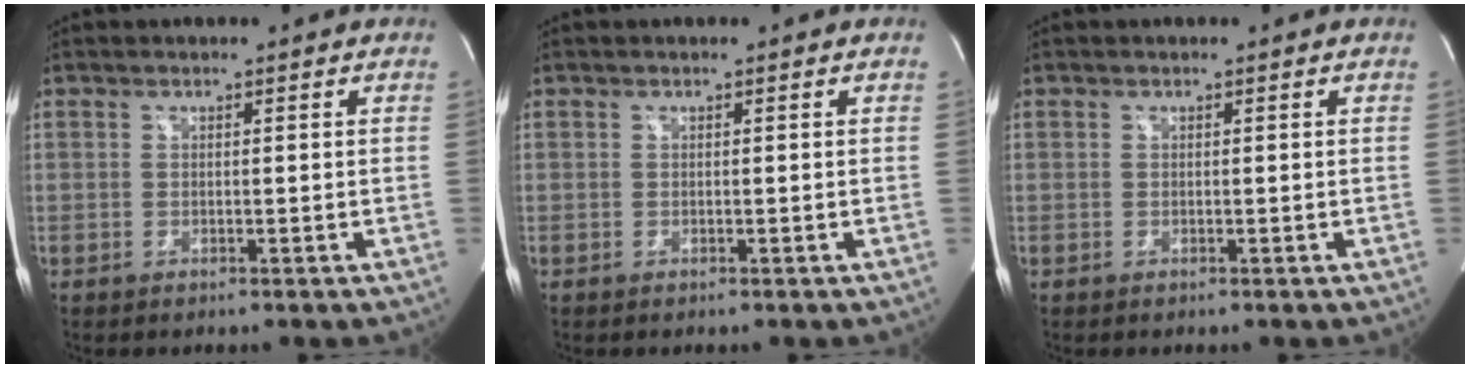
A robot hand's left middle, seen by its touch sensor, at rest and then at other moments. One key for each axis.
{"total": 0.0}
{"total": 0.0}